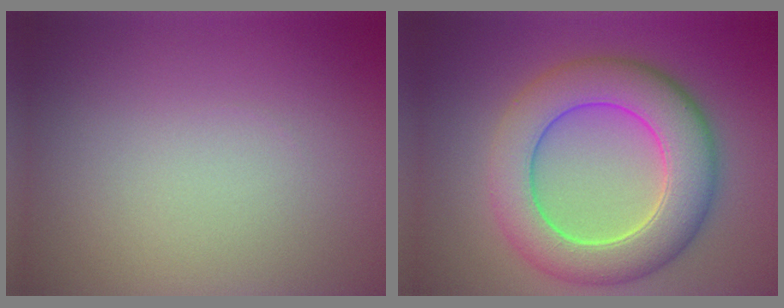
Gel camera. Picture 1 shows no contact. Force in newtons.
{"total": 8.8, "press": 8.8, "slide": 0.2}